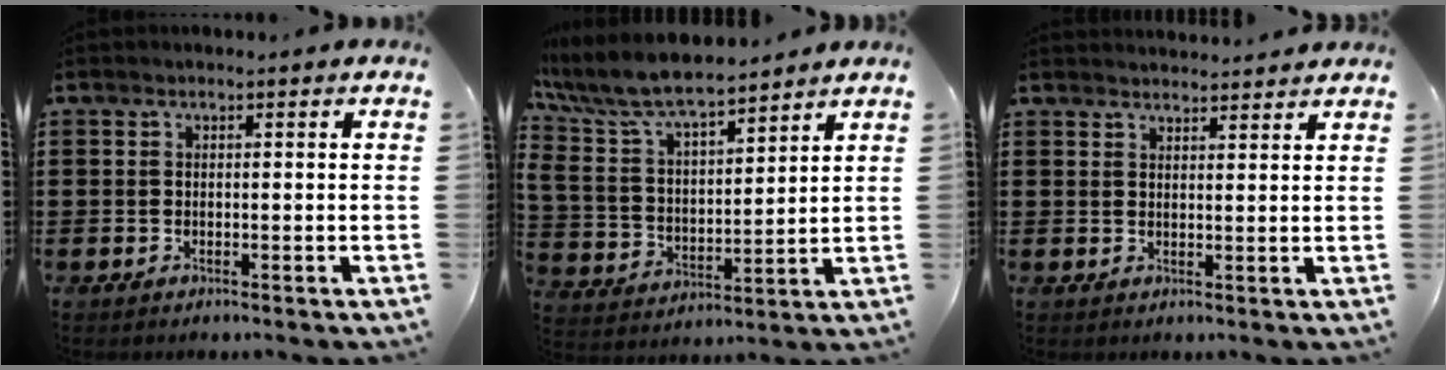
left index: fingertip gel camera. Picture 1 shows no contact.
{"total": 8.4, "force": [7.3, 2.0, 3.7], "torque": [-0.105, -0.038, 0.127]}
{"total": 2.1, "force": [2.1, -0.1, -0.1], "torque": [-0.004, -0.004, 0.041]}